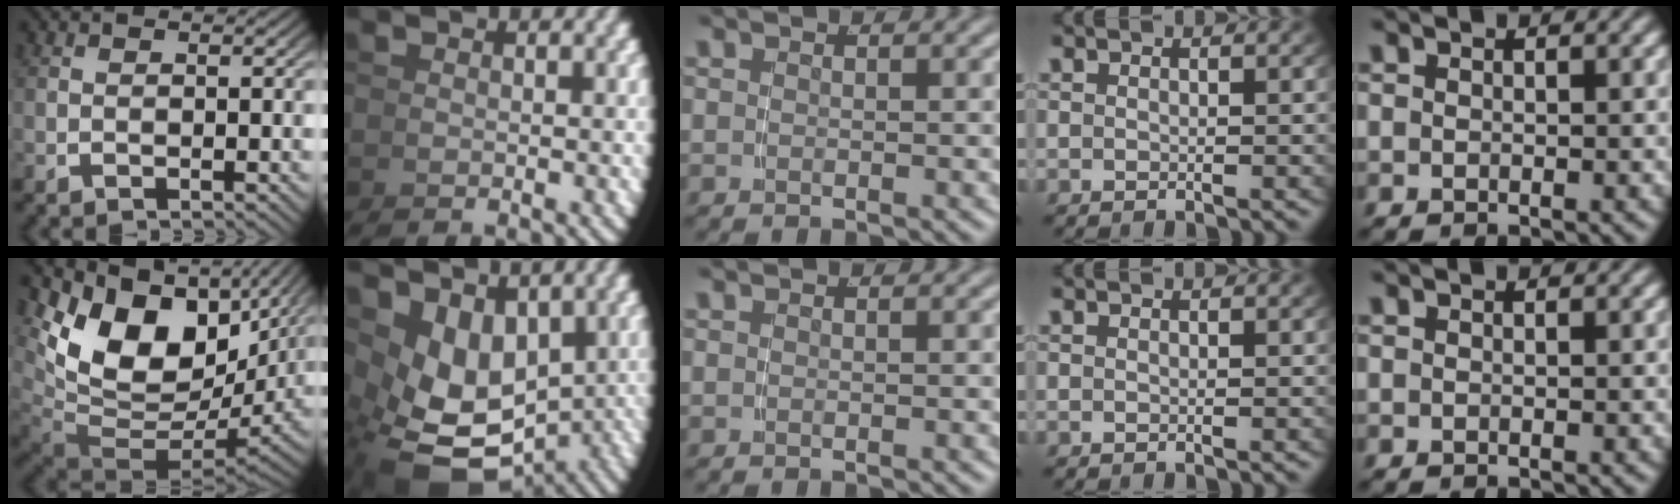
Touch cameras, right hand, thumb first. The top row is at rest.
{"thumb": {"total": 16.3, "force": [2.3, 11.0, 11.8], "torque": [-0.250, -0.037, 0.055]}, "index": {"total": 9.5, "force": [-1.9, 6.9, 6.3], "torque": [-0.159, -0.053, -0.001]}}